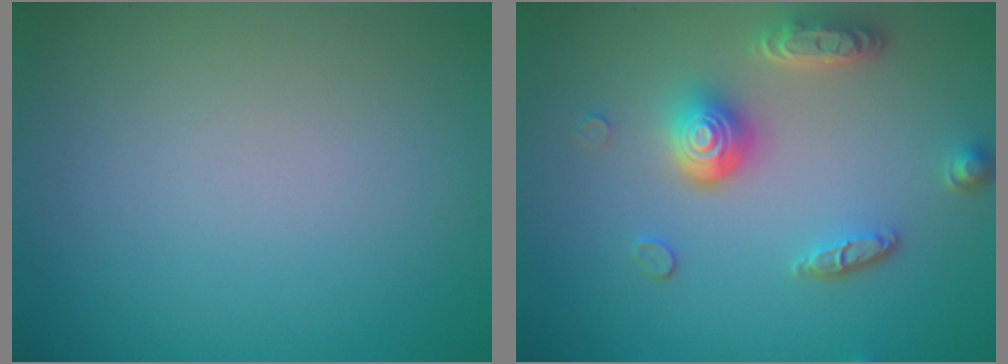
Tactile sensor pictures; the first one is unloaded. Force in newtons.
{"total": 4.9, "press": 3.7, "slide": 3.2}